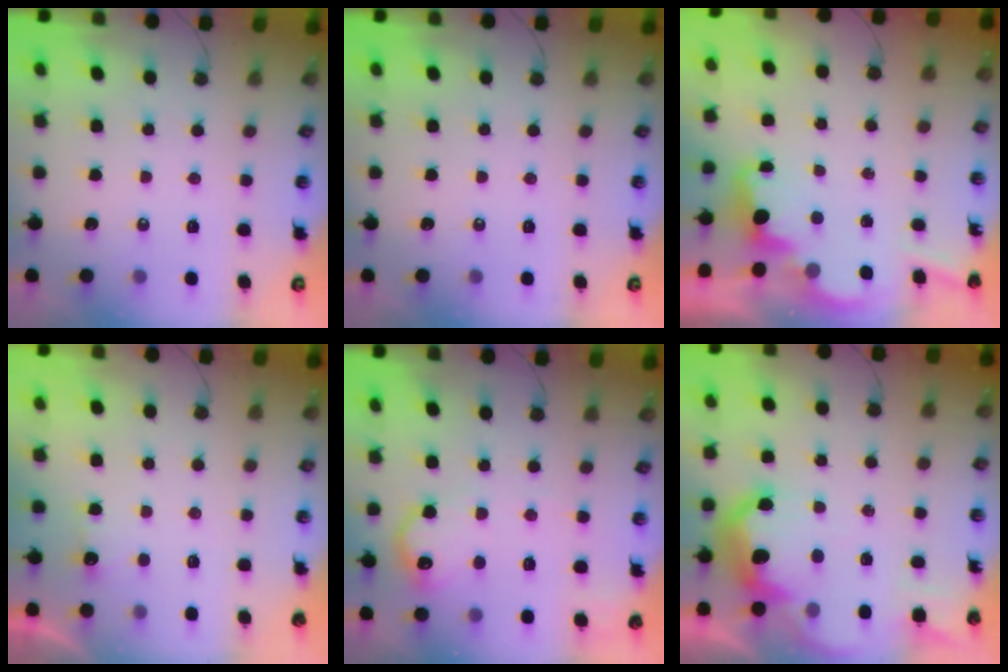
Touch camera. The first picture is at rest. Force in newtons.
{"total": 0.0}
{"total": 3.5, "press": 3.4, "slide": 0.8}
{"total": 1.0, "press": 0.7, "slide": 0.6}
{"total": 12.2, "press": 12.1, "slide": 0.6}
{"total": 14.6, "press": 14.5, "slide": 1.0}